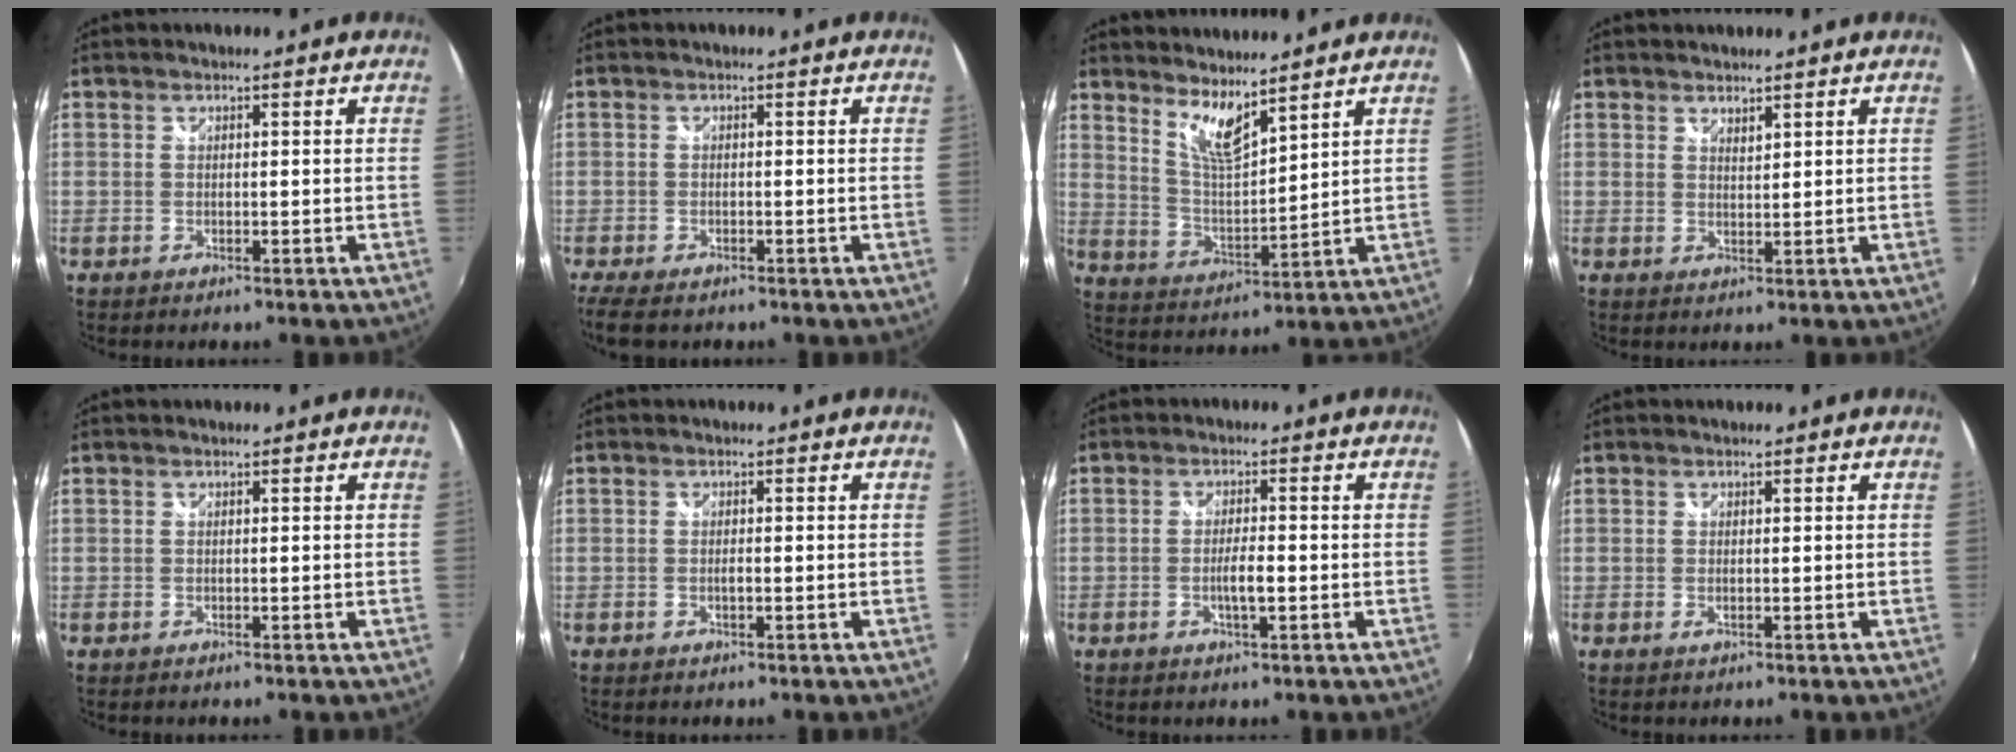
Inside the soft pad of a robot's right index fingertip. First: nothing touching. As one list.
[{"total": 5.8, "force": [-4.3, 2.2, 3.2], "torque": [-0.078, -0.028, -0.079]}, {"total": 7.4, "force": [5.9, 1.1, 4.3], "torque": [-0.080, -0.012, 0.114]}, {"total": 1.7, "force": [1.6, 0.3, 0.4], "torque": [-0.004, 0.001, 0.027]}, {"total": 0.0}, {"total": 0.8, "force": [-0.2, 0.1, 0.7], "torque": [-0.014, 0.003, -0.004]}, {"total": 3.2, "force": [-0.9, 0.4, 3.0], "torque": [-0.055, 0.000, -0.015]}, {"total": 0.6, "force": [0.0, 0.1, 0.6], "torque": [-0.012, 0.000, -0.002]}]